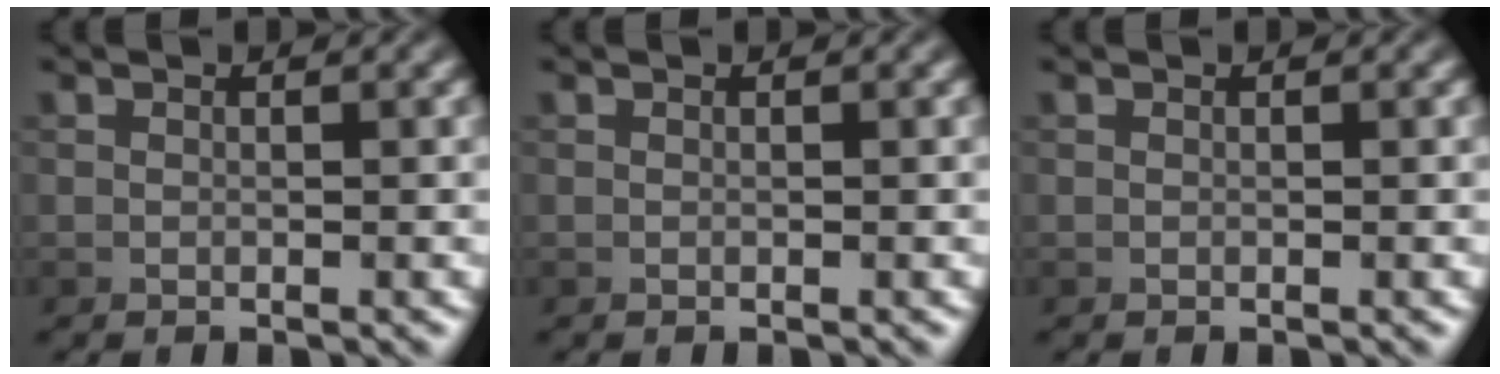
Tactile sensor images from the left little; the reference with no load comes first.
{"total": 0.0}
{"total": 0.0}